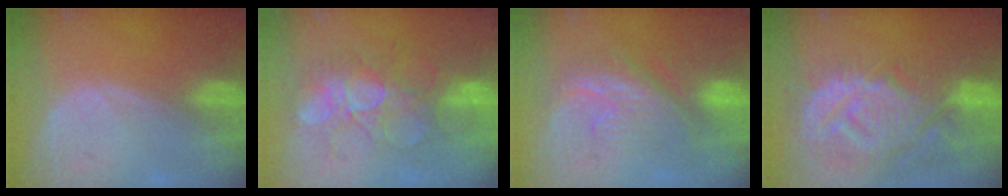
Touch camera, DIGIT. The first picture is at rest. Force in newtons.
{"total": 9.1, "press": 8.9, "slide": 1.9}
{"total": 8.4, "press": 8.1, "slide": 1.9}
{"total": 14.2, "press": 12.3, "slide": 7.1}